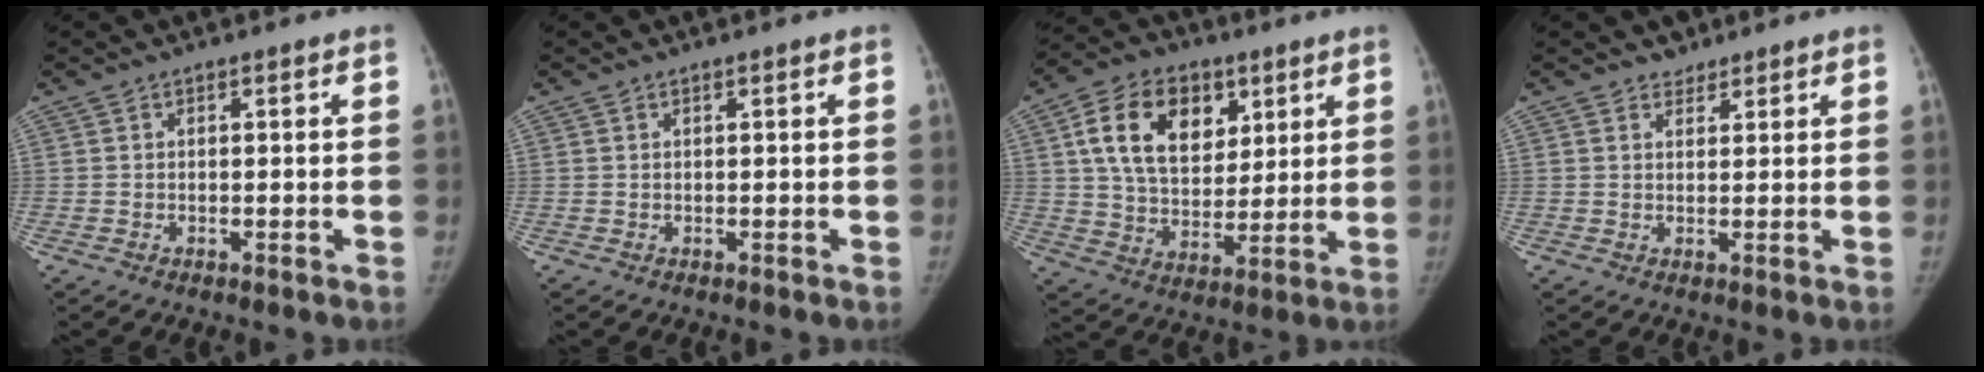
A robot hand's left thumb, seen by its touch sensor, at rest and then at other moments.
{"total": 0.0}
{"total": 16.8, "force": [6.2, 11.6, 10.4], "torque": [-0.151, -0.015, 0.112]}
{"total": 2.1, "force": [1.6, 1.4, -0.1], "torque": [0.017, -0.009, 0.017]}